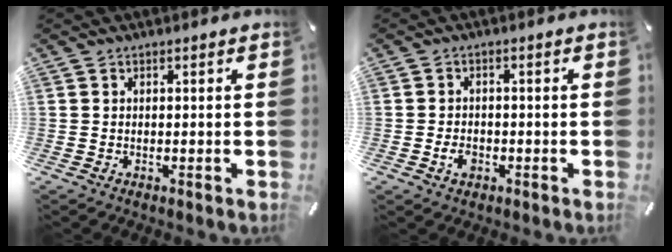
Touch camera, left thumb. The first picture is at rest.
{"total": 3.0, "force": [-1.4, 2.1, 1.5], "torque": [-0.035, 0.004, -0.026]}